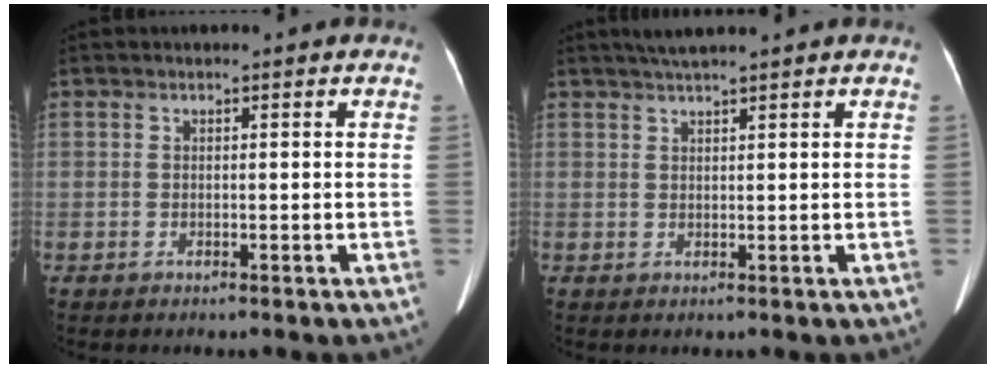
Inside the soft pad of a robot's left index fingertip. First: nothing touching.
{"total": 3.9, "force": [3.3, -0.2, 2.1], "torque": [-0.032, 0.024, 0.058]}